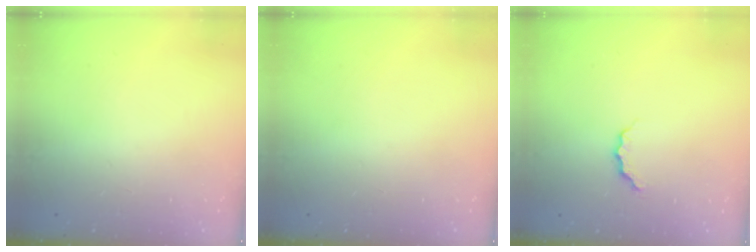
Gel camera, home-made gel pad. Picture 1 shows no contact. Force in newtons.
{"total": 0.0}
{"total": 3.7, "press": 3.7, "slide": 0.4}